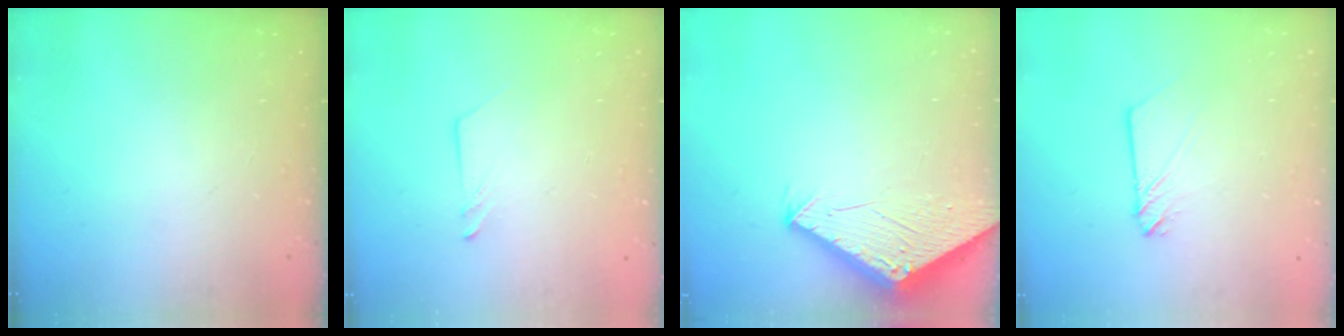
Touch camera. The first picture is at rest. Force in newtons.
{"total": 1.2, "press": 1.2, "slide": 0.1}
{"total": 2.8, "press": 2.8, "slide": 0.1}
{"total": 2.9, "press": 2.9, "slide": 0.4}